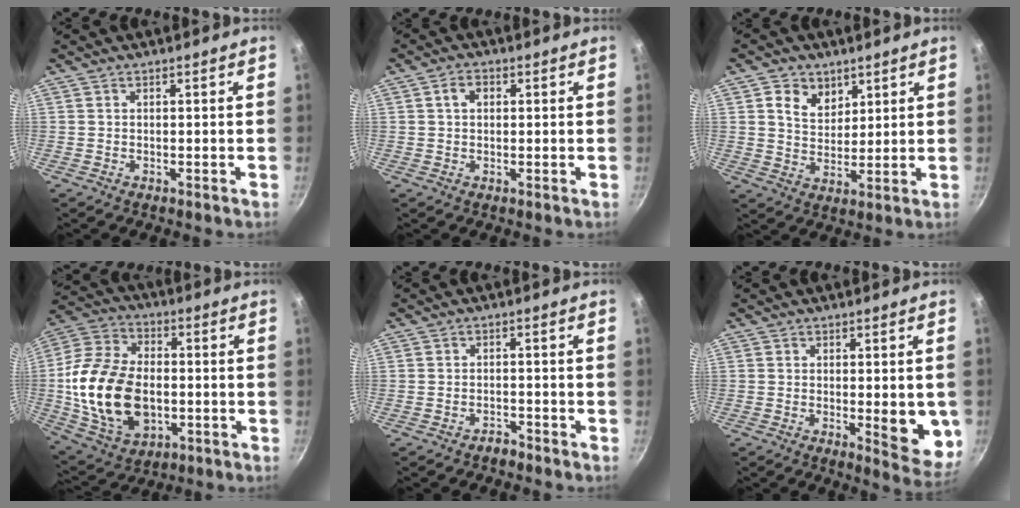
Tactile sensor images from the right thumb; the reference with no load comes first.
{"total": 2.9, "force": [0.7, 2.1, 1.8], "torque": [-0.020, 0.005, 0.009]}
{"total": 6.8, "force": [3.1, 5.2, 3.1], "torque": [-0.023, -0.020, 0.054]}
{"total": 21.8, "force": [-2.0, 14.4, 16.2], "torque": [-0.302, 0.015, -0.029]}
{"total": 1.8, "force": [-1.6, 0.7, 0.3], "torque": [0.005, 0.024, -0.023]}
{"total": 9.2, "force": [-0.9, 3.3, 8.5], "torque": [-0.084, -0.017, -0.008]}